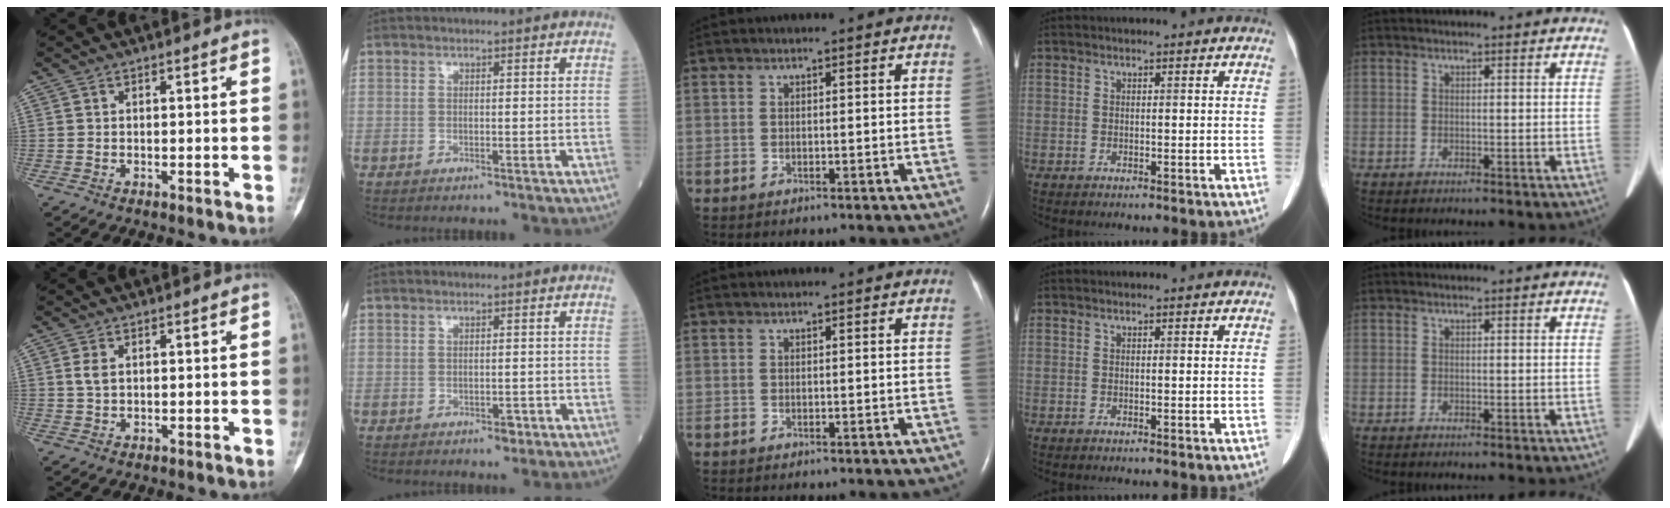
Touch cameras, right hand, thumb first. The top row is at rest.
{"thumb": {"total": 2.1, "force": [0.4, 1.3, 1.6], "torque": [-0.035, 0.003, 0.009]}, "index": {"total": 1.3, "force": [-0.7, 0.6, 0.9], "torque": [-0.010, 0.000, -0.008]}}